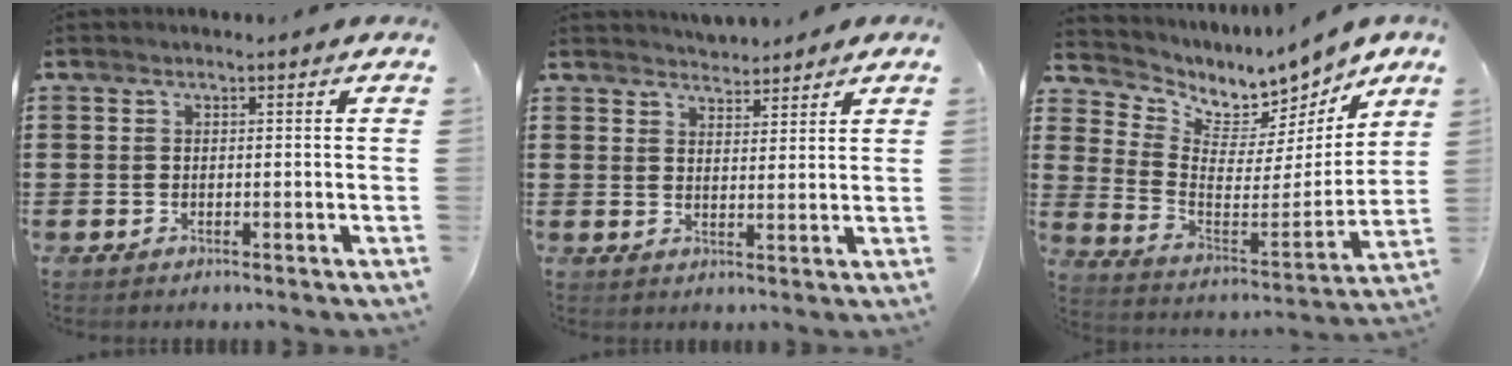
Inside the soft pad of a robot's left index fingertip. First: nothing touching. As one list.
[{"total": 3.2, "force": [3.2, 0.5, 0.0], "torque": [-0.008, -0.005, 0.061]}, {"total": 6.7, "force": [6.0, 2.9, 0.7], "torque": [-0.038, -0.062, 0.102]}]